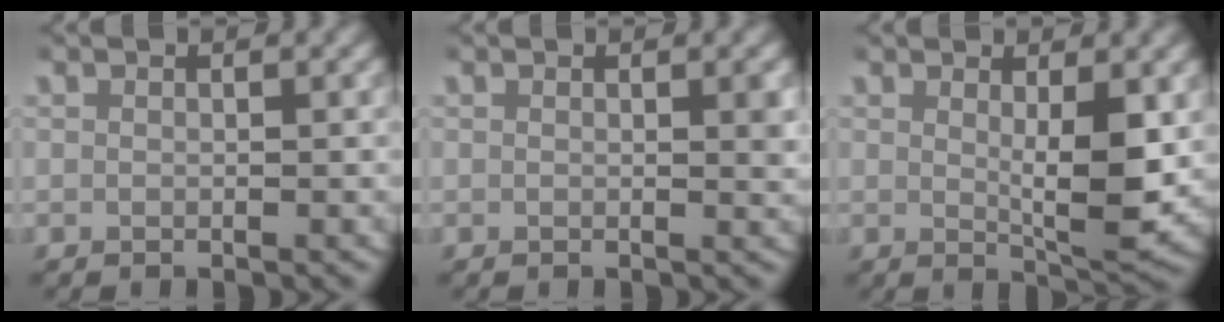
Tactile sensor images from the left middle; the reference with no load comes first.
{"total": 0.8, "force": [0.3, 0.0, 0.7], "torque": [-0.002, -0.003, 0.006]}
{"total": 4.2, "force": [1.1, 0.8, 4.0], "torque": [-0.065, -0.019, 0.021]}